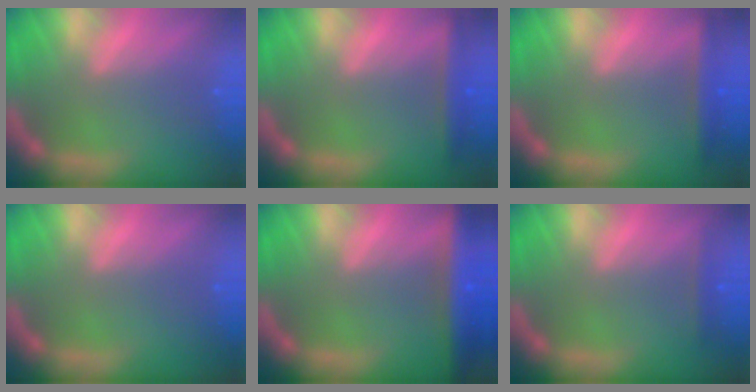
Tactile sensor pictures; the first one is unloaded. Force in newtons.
{"total": 3.0}
{"total": 3.0}
{"total": 0.0}
{"total": 7.5}
{"total": 1.4}